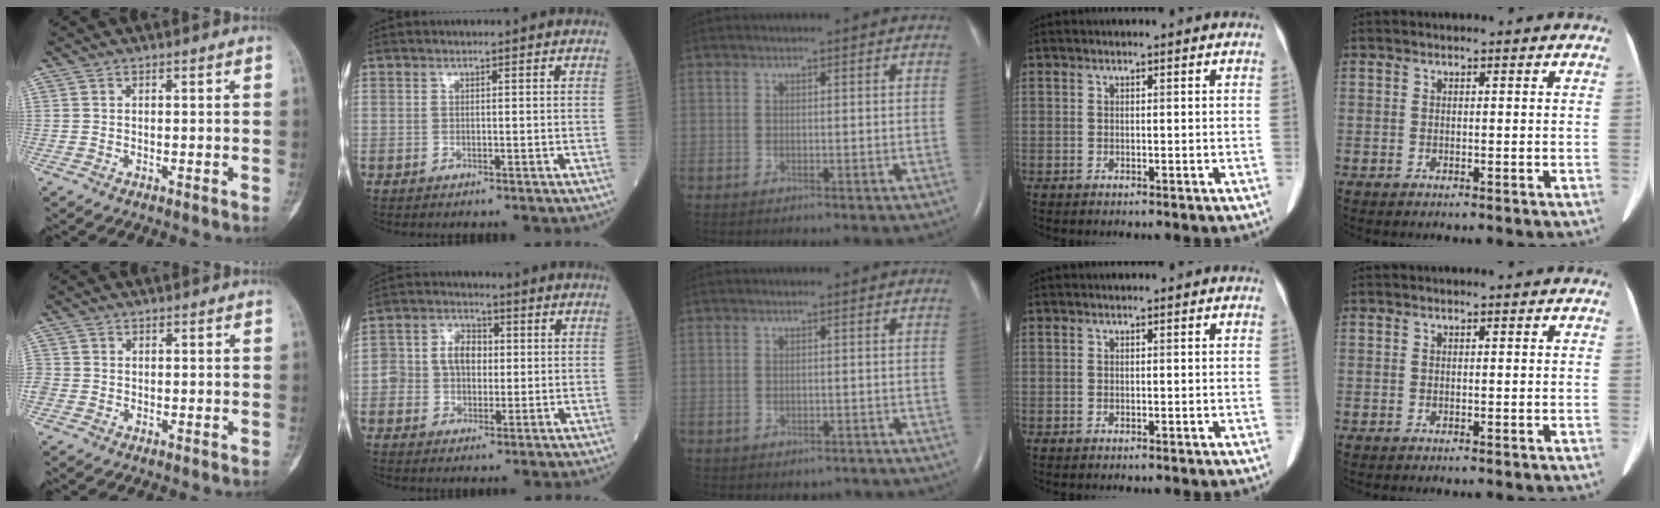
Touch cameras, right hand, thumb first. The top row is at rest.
{"thumb": {"total": 2.0, "force": [-0.5, 1.7, 0.9], "torque": [-0.018, 0.005, -0.013]}, "index": {"total": 6.7, "force": [0.3, 4.9, 4.6], "torque": [-0.084, 0.023, 0.008]}, "middle": {"total": 2.1, "force": [-1.7, 1.2, 0.3], "torque": [-0.007, 0.003, -0.021]}}